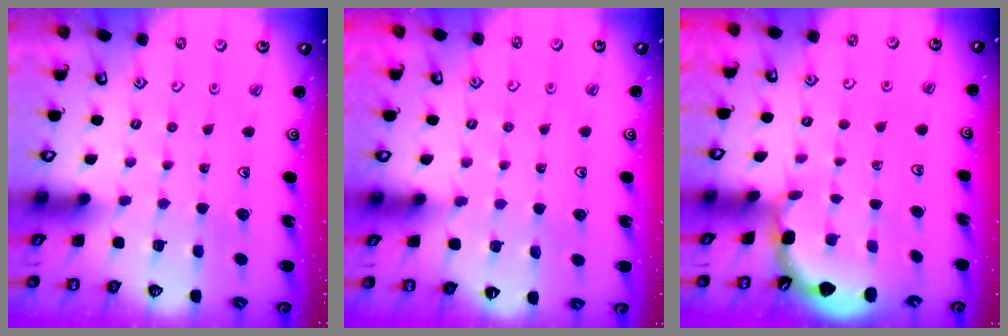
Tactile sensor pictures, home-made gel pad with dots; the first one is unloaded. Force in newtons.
{"total": 4.5, "press": 4.5, "slide": 0.7}
{"total": 2.0, "press": 2.0, "slide": 0.2}